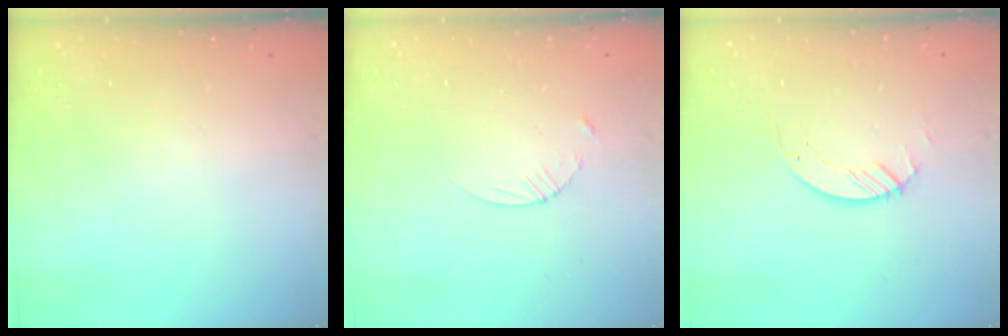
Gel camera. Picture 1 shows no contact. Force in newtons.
{"total": 3.4, "press": 3.3, "slide": 0.3}
{"total": 2.9, "press": 2.9, "slide": 0.3}